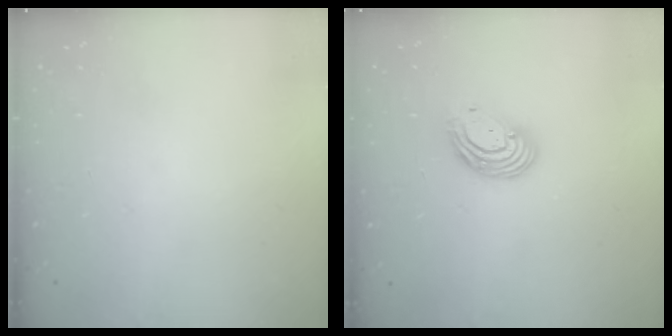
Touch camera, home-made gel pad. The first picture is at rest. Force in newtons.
{"total": 9.3, "press": 9.3, "slide": 1.0}